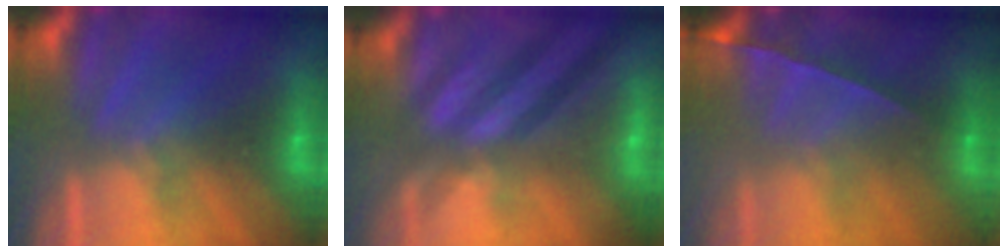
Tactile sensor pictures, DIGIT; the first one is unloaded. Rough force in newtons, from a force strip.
{"total": 6.9}
{"total": 1.5}